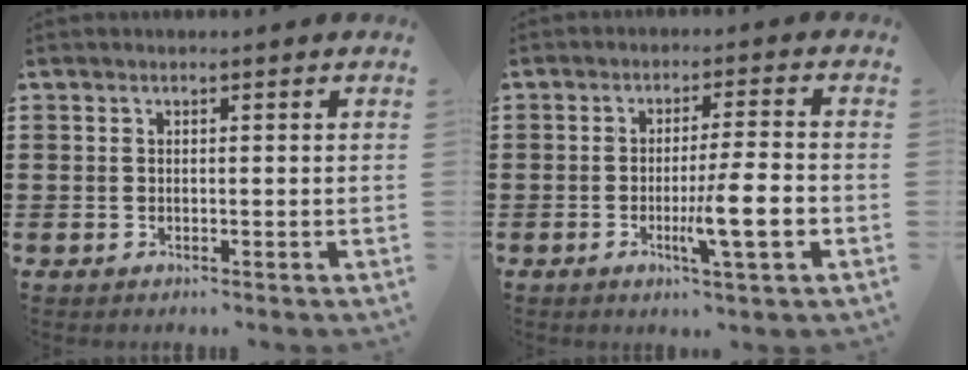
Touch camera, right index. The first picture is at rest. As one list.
[{"total": 8.4, "force": [-2.3, 0.7, 8.1], "torque": [-0.135, -0.010, -0.040]}]